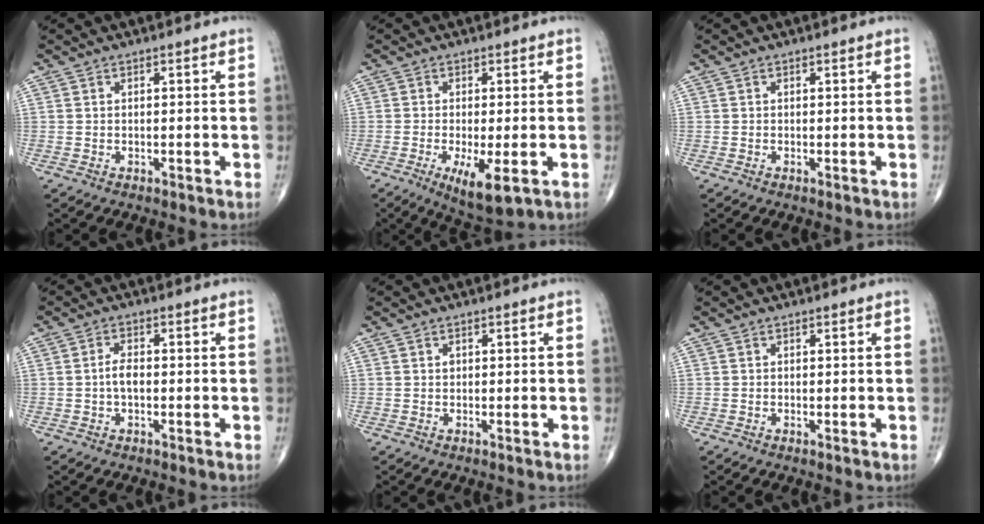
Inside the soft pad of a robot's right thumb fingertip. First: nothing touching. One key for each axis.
{"total": 7.7, "fx": -2.6, "fy": 2.1, "fz": 6.9, "tx": -0.121, "ty": -0.021, "tz": -0.039}
{"total": 0.0}
{"total": 3.1, "fx": -0.3, "fy": 1.6, "fz": 2.6, "tx": -0.049, "ty": 0.009, "tz": -0.010}
{"total": 0.7, "fx": 0.2, "fy": 0.6, "fz": 0.4, "tx": -0.001, "ty": 0.001, "tz": 0.003}
{"total": 0.0}